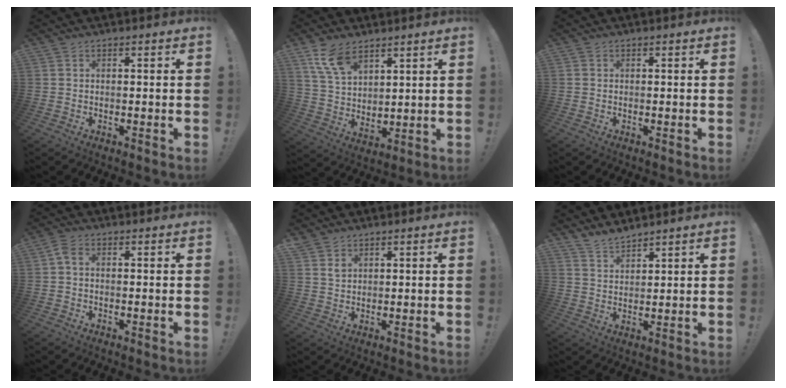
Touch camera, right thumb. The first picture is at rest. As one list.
[{"total": 10.8, "force": [7.5, 5.5, 5.5], "torque": [-0.104, -0.035, 0.145]}, {"total": 0.0}, {"total": 2.3, "force": [0.3, 1.3, 1.9], "torque": [-0.040, 0.005, 0.006]}, {"total": 2.8, "force": [2.0, 1.8, 0.6], "torque": [-0.003, -0.014, 0.036]}, {"total": 5.1, "force": [4.8, 1.2, 1.3], "torque": [-0.025, -0.032, 0.089]}]